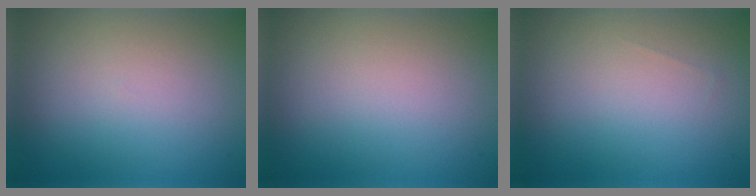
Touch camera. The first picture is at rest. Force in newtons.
{"total": 0.0}
{"total": 0.0}